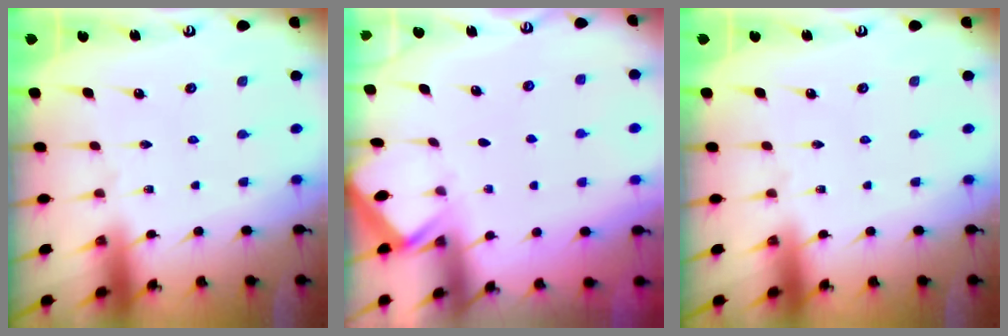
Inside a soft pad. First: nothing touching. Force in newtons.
{"total": 2.4, "press": 2.3, "slide": 0.4}
{"total": 0.0}